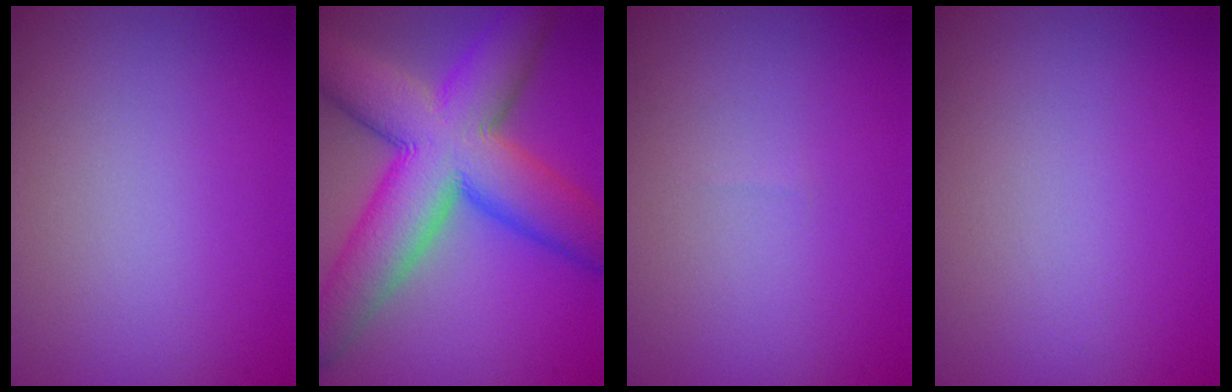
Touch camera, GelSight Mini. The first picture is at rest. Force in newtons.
{"total": 13.3, "press": 13.2, "slide": 0.6}
{"total": 0.0}
{"total": 0.0}